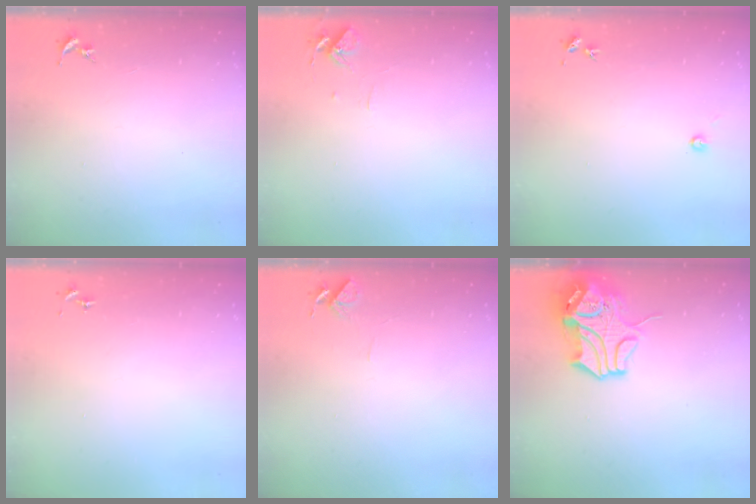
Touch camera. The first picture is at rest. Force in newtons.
{"total": 6.2, "press": 6.2, "slide": 0.5}
{"total": 2.7, "press": 2.7, "slide": 0.2}
{"total": 0.0}
{"total": 4.6, "press": 4.5, "slide": 0.4}
{"total": 14.0, "press": 13.8, "slide": 2.1}